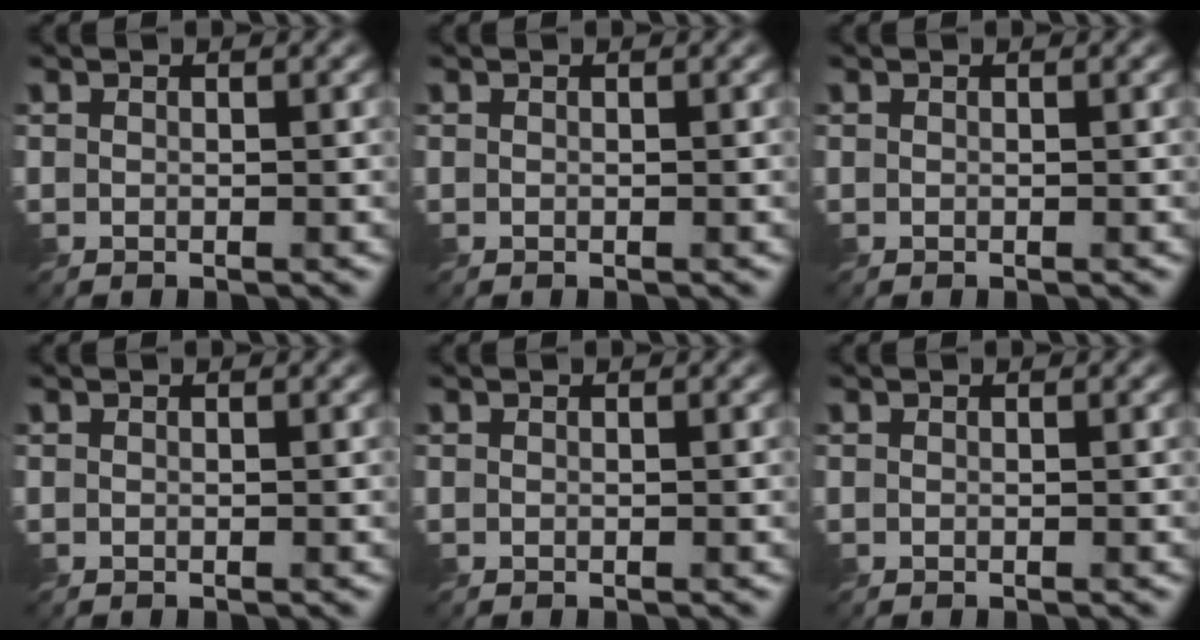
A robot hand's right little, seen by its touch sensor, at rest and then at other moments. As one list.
[{"total": 0.0}, {"total": 0.0}, {"total": 0.0}, {"total": 0.0}, {"total": 0.0}]